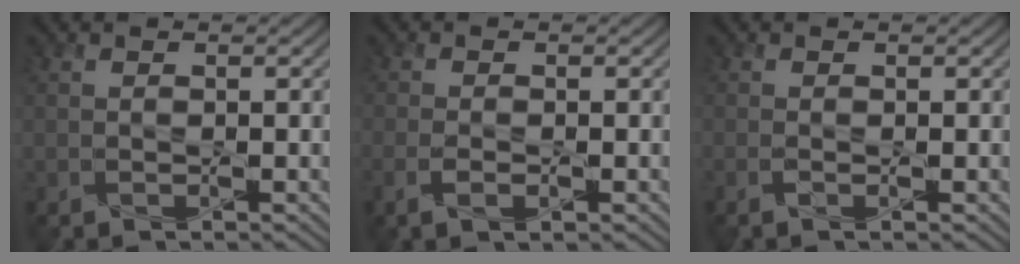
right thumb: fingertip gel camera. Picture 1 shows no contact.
{"total": 2.6, "force": [-1.1, 1.0, 2.1], "torque": [-0.049, -0.005, -0.024]}
{"total": 0.8, "force": [-0.3, 0.1, 0.8], "torque": [-0.018, -0.004, -0.009]}